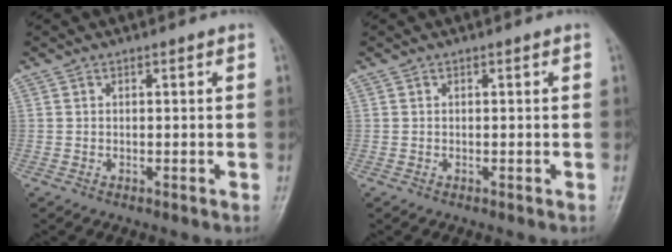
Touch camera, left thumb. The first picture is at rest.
{"total": 0.0}